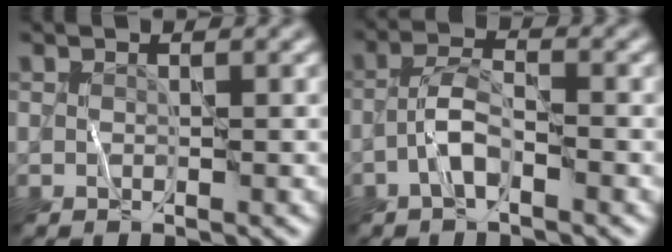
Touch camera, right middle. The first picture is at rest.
{"total": 2.8, "force": [-1.4, 0.9, 2.2], "torque": [-0.041, 0.011, -0.036]}